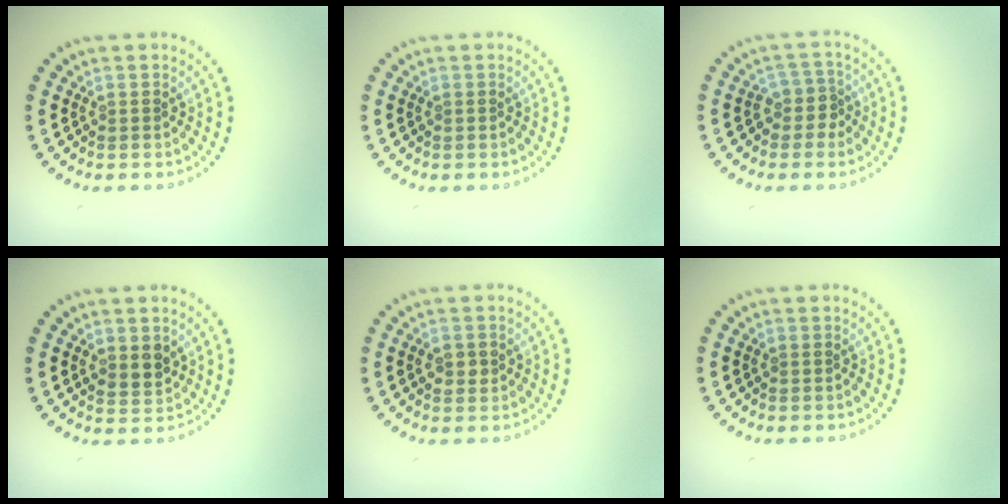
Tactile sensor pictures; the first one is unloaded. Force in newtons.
{"total": 0.0}
{"total": 2.1, "press": 1.5, "slide": 1.4}
{"total": 1.9, "press": 1.7, "slide": 0.8}
{"total": 1.5, "press": 1.5, "slide": 0.1}
{"total": 0.0}